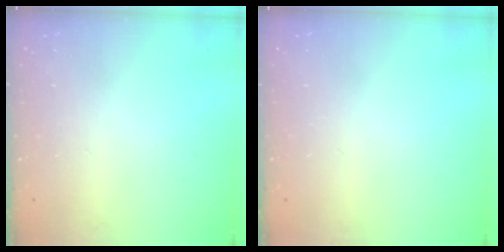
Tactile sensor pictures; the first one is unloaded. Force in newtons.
{"total": 0.0}